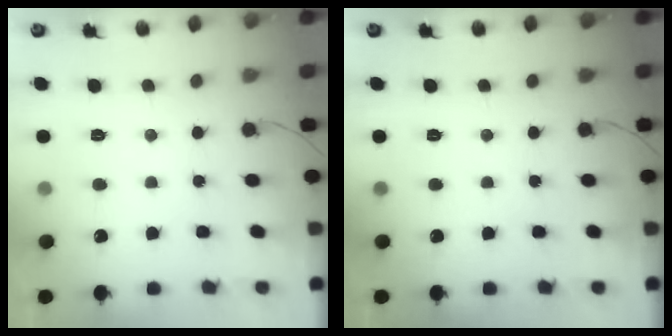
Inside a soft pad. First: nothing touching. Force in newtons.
{"total": 0.0}